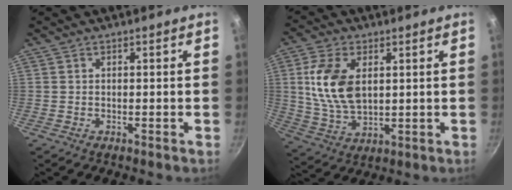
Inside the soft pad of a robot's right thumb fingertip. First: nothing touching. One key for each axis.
{"total": 12.3, "fx": 2.6, "fy": 7.3, "fz": 9.6, "tx": -0.179, "ty": -0.014, "tz": 0.056}